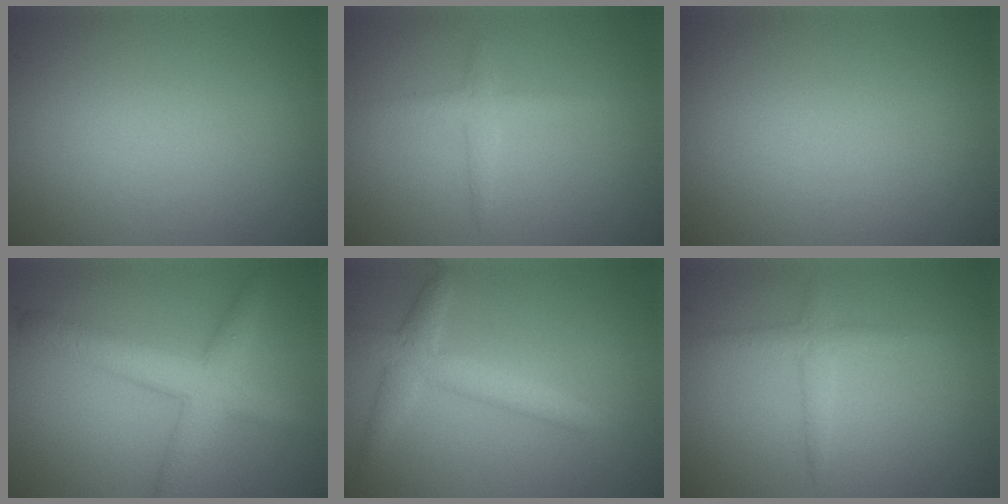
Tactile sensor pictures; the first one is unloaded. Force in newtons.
{"total": 1.5, "press": 1.5, "slide": 0.0}
{"total": 0.0}
{"total": 4.9, "press": 4.9, "slide": 0.1}
{"total": 3.1, "press": 3.1, "slide": 0.2}
{"total": 1.7, "press": 1.7, "slide": 0.0}